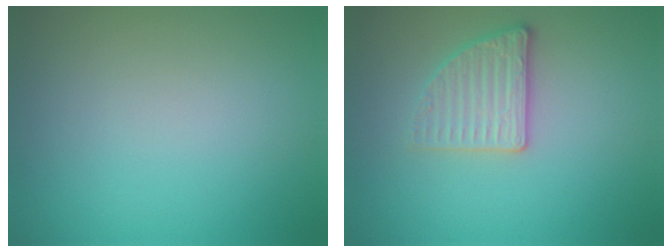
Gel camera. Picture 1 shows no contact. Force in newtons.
{"total": 2.7, "press": 2.6, "slide": 0.8}